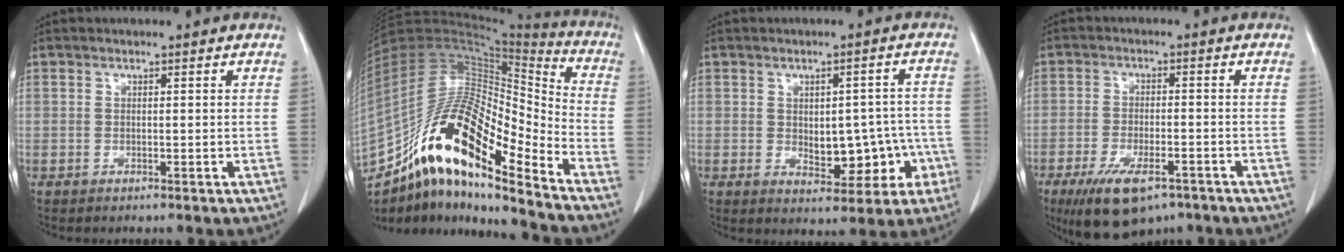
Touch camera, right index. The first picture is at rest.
{"total": 22.5, "force": [-14.4, 4.8, 16.7], "torque": [-0.338, 0.009, -0.256]}
{"total": 8.5, "force": [-1.7, 5.1, 6.6], "torque": [-0.066, 0.025, -0.002]}
{"total": 10.3, "force": [-6.8, 3.8, 6.7], "torque": [-0.122, -0.014, -0.108]}